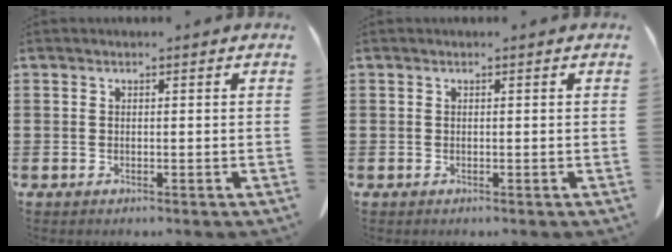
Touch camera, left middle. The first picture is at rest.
{"total": 0.0}